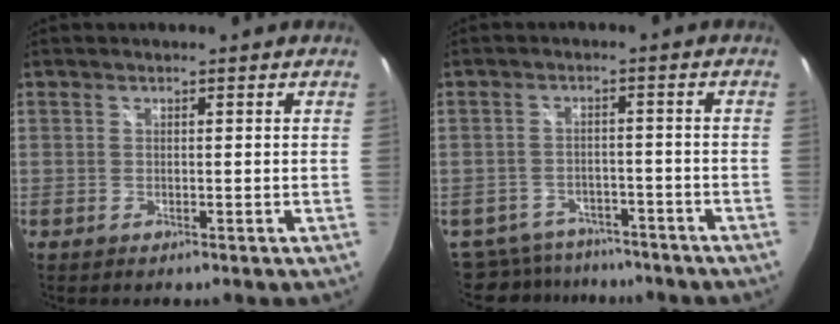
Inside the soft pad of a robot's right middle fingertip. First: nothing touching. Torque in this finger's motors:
{"motor_torque": [-0.58, -0.58, -0.21, -0.05]}